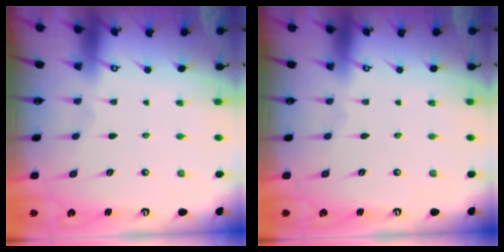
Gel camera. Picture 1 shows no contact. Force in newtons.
{"total": 0.0}